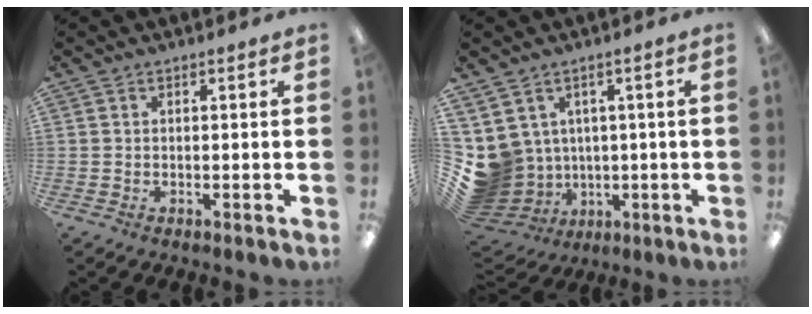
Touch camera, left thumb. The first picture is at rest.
{"total": 8.0, "force": [1.0, 7.9, 1.4], "torque": [-0.088, -0.019, 0.028]}